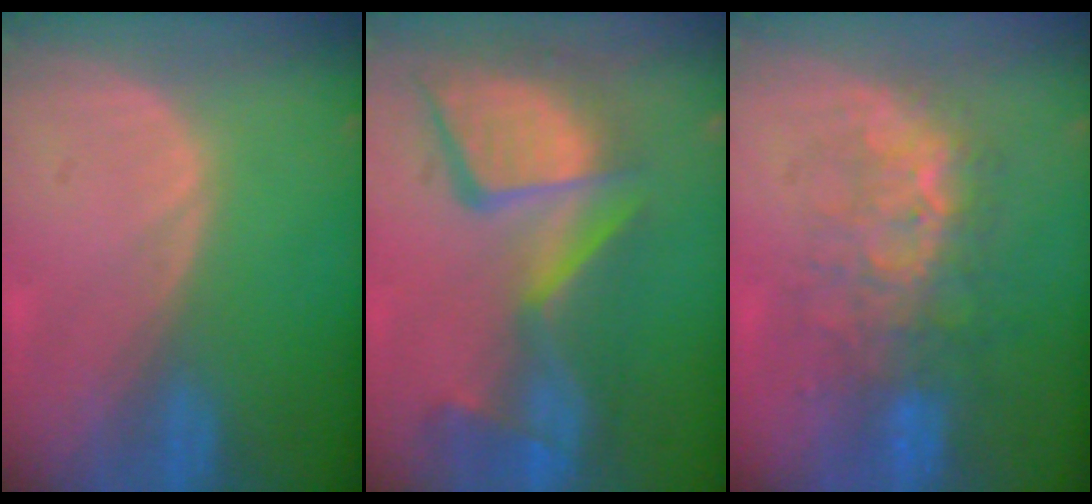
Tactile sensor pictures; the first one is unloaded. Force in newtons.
{"total": 13.6, "press": 11.2, "slide": 7.8}
{"total": 8.2, "press": 8.0, "slide": 1.9}